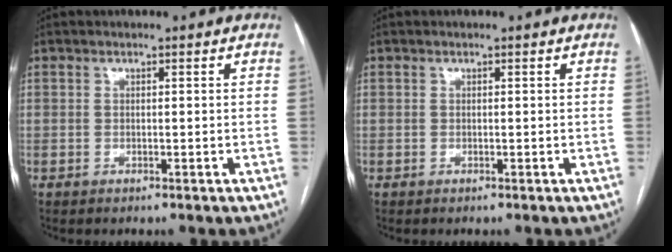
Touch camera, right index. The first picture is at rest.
{"total": 0.0}